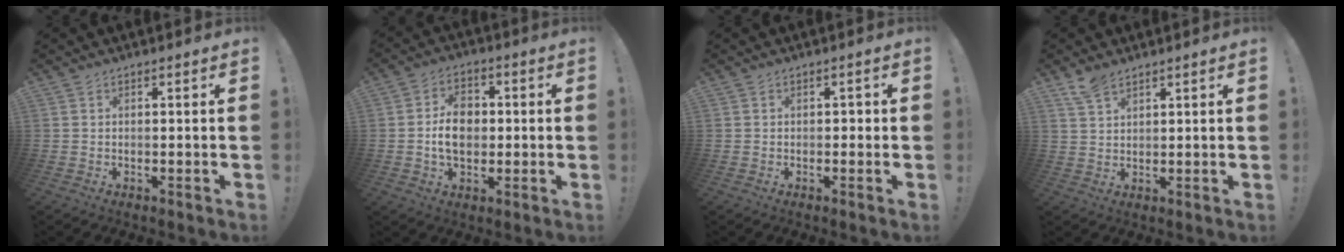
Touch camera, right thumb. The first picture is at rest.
{"total": 9.7, "force": [0.1, 7.4, 6.2], "torque": [-0.097, 0.014, 0.002]}
{"total": 1.3, "force": [-0.5, 1.1, 0.4], "torque": [-0.014, 0.008, -0.010]}
{"total": 5.1, "force": [4.0, 2.0, 2.4], "torque": [-0.043, -0.019, 0.077]}